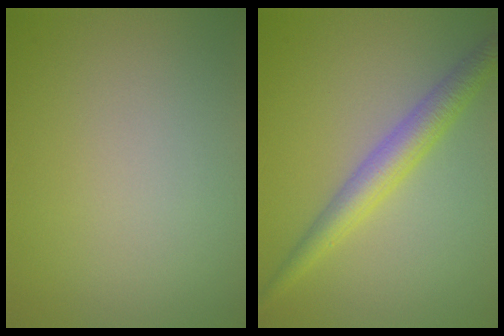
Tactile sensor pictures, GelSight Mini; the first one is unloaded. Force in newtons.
{"total": 3.9, "press": 3.9, "slide": 0.1}